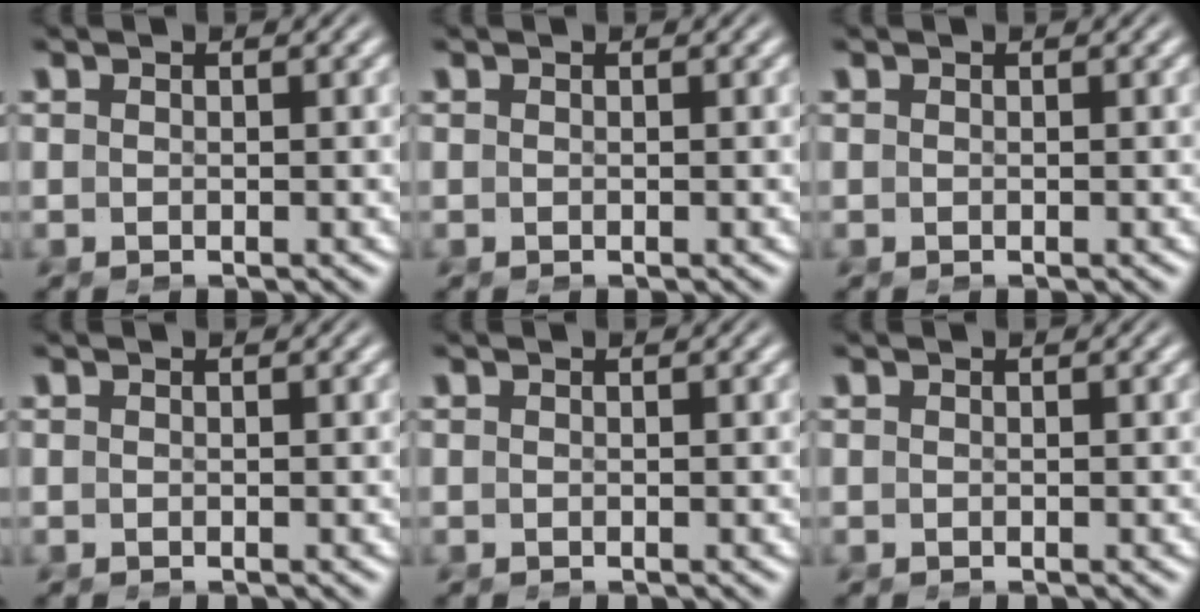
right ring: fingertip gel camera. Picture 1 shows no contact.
{"total": 0.0}
{"total": 0.0}
{"total": 0.0}
{"total": 0.0}
{"total": 0.0}